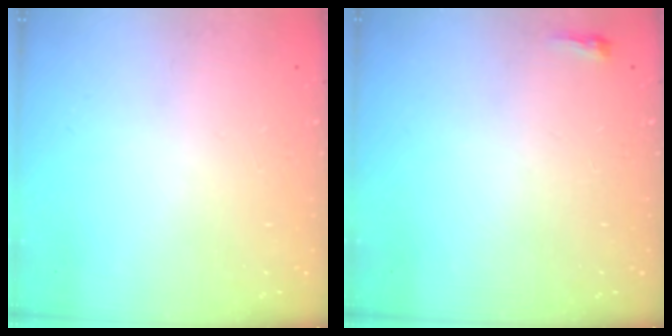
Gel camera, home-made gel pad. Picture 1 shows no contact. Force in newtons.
{"total": 2.4, "press": 2.4, "slide": 0.6}